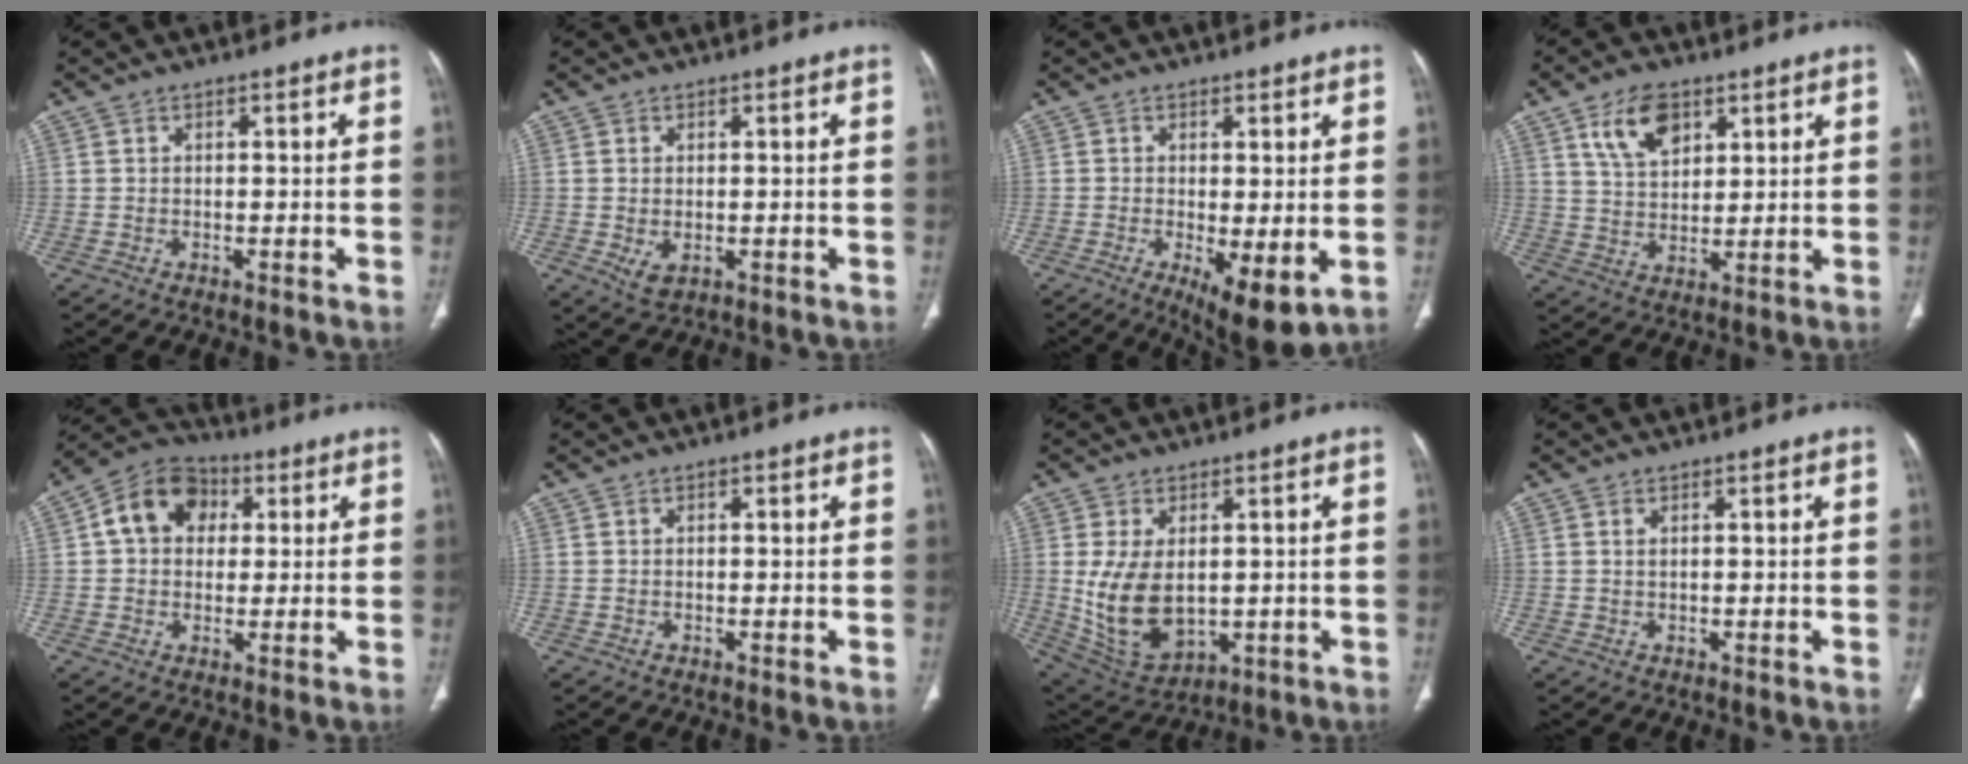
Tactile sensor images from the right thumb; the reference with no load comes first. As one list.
[{"total": 3.0, "force": [-0.5, 1.9, 2.3], "torque": [-0.042, -0.006, 0.001]}, {"total": 8.5, "force": [-2.0, 3.0, 7.7], "torque": [-0.120, -0.024, -0.024]}, {"total": 9.1, "force": [4.9, 5.0, 5.8], "torque": [-0.088, -0.023, 0.096]}, {"total": 11.3, "force": [2.7, 8.9, 6.4], "torque": [-0.084, 0.015, 0.034]}, {"total": 0.7, "force": [0.3, 0.3, 0.5], "torque": [-0.006, 0.001, 0.005]}, {"total": 12.8, "force": [0.2, 8.0, 10.0], "torque": [-0.178, -0.011, 0.032]}, {"total": 0.9, "force": [0.5, 0.3, 0.7], "torque": [-0.015, 0.002, 0.013]}]